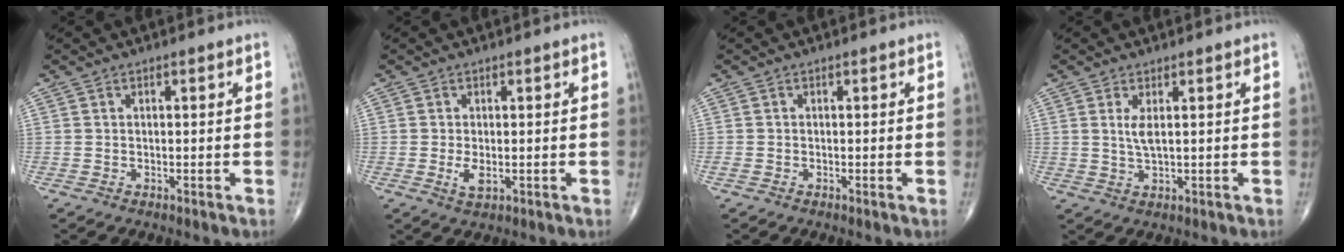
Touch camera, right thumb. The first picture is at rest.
{"total": 2.4, "force": [-0.4, 1.1, 2.1], "torque": [-0.044, -0.007, -0.006]}
{"total": 0.7, "force": [-0.3, 0.3, 0.6], "torque": [-0.017, -0.004, -0.009]}
{"total": 2.9, "force": [0.8, 0.7, 2.7], "torque": [-0.059, -0.010, 0.023]}